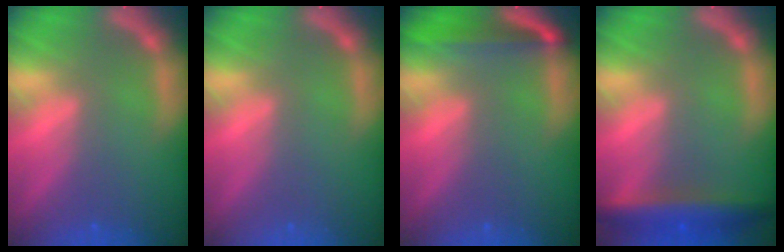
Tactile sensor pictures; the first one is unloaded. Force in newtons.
{"total": 0.0}
{"total": 4.4}
{"total": 5.5}